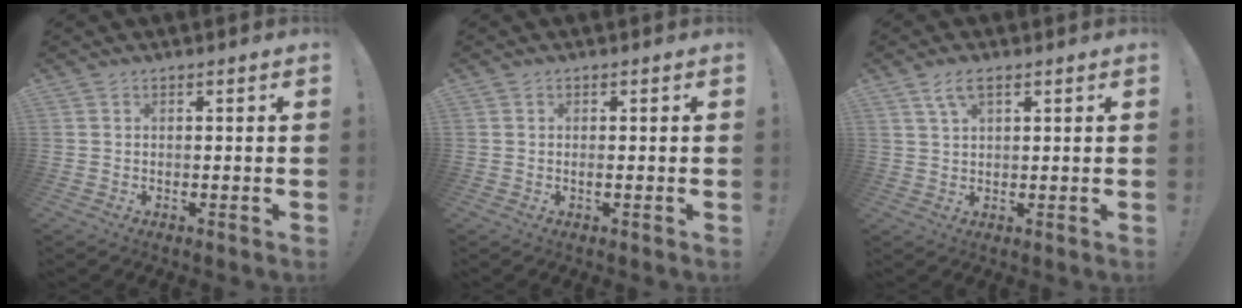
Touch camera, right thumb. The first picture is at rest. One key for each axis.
{"total": 0.9, "fx": -0.1, "fy": 0.1, "fz": 0.9, "tx": -0.011, "ty": -0.004, "tz": -0.003}
{"total": 4.8, "fx": 2.6, "fy": 1.9, "fz": 3.6, "tx": -0.072, "ty": 0.001, "tz": 0.047}